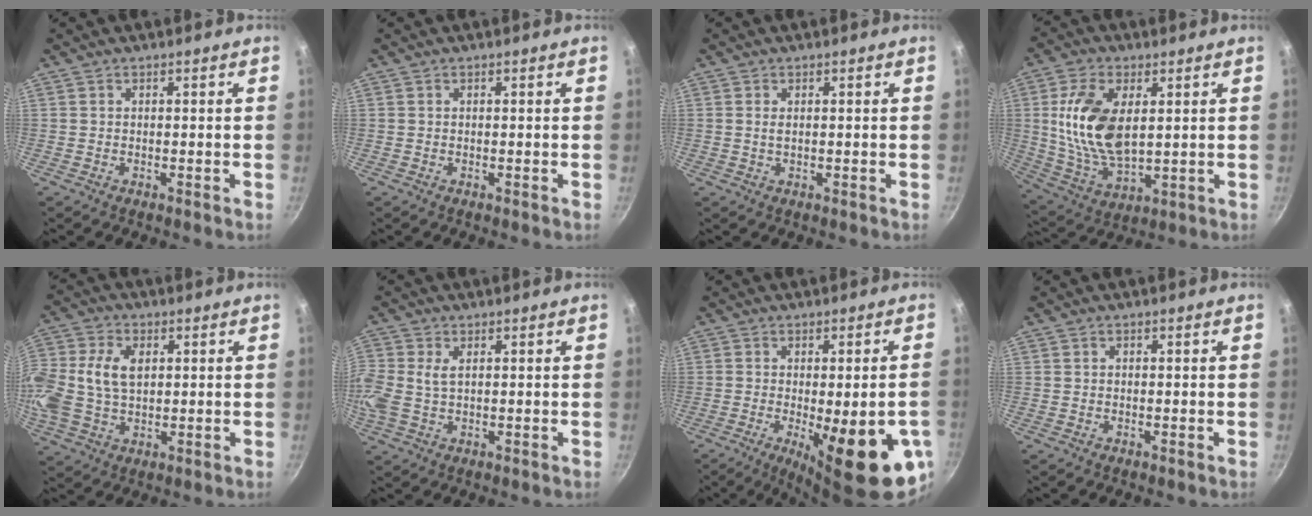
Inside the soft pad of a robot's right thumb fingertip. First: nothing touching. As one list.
[{"total": 0.0}, {"total": 1.2, "force": [0.2, 0.7, 1.0], "torque": [-0.019, 0.000, 0.003]}, {"total": 15.5, "force": [3.0, 8.5, 12.5], "torque": [-0.234, -0.014, 0.066]}, {"total": 16.9, "force": [2.5, 11.9, 11.8], "torque": [-0.274, 0.031, 0.044]}, {"total": 7.2, "force": [0.9, 4.6, 5.4], "torque": [-0.126, 0.007, 0.016]}, {"total": 19.4, "force": [-6.0, 5.8, 17.6], "torque": [-0.206, -0.008, -0.066]}, {"total": 0.5, "force": [0.1, 0.5, 0.2], "torque": [-0.002, 0.004, 0.001]}]